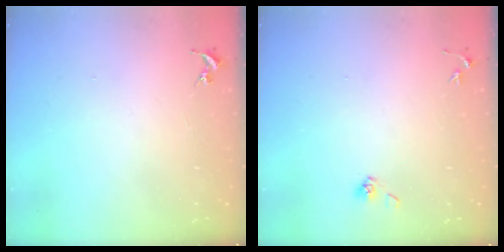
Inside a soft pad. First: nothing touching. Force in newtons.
{"total": 3.9, "press": 3.5, "slide": 1.7}